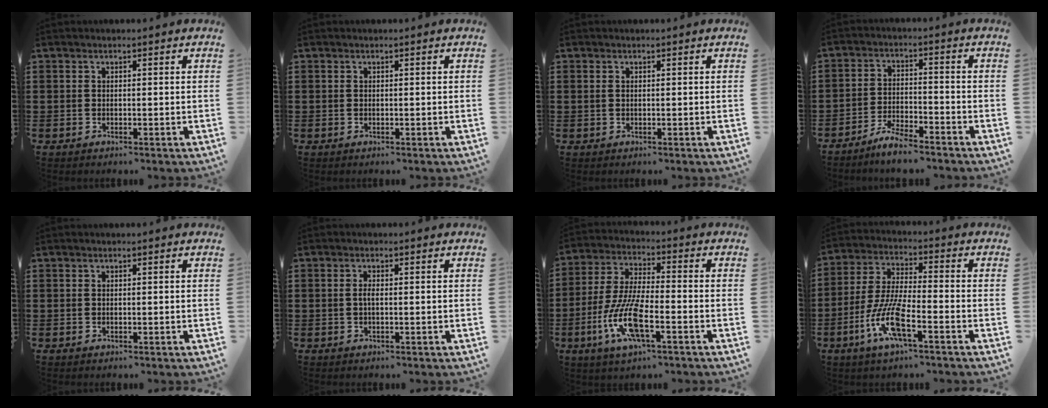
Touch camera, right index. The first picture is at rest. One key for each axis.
{"total": 0.0}
{"total": 0.6, "fx": 0.2, "fy": 0.4, "fz": 0.4, "tx": -0.009, "ty": 0.002, "tz": 0.004}
{"total": 4.6, "fx": -4.3, "fy": 0.2, "fz": 1.4, "tx": -0.033, "ty": 0.003, "tz": -0.087}
{"total": 0.0}
{"total": 1.3, "fx": -0.4, "fy": 0.2, "fz": 1.2, "tx": -0.031, "ty": -0.004, "tz": -0.009}
{"total": 10.3, "fx": -4.3, "fy": 2.7, "fz": 8.9, "tx": -0.210, "ty": -0.016, "tz": -0.086}
{"total": 9.4, "fx": -4.6, "fy": 1.9, "fz": 8.0, "tx": -0.188, "ty": -0.015, "tz": -0.091}